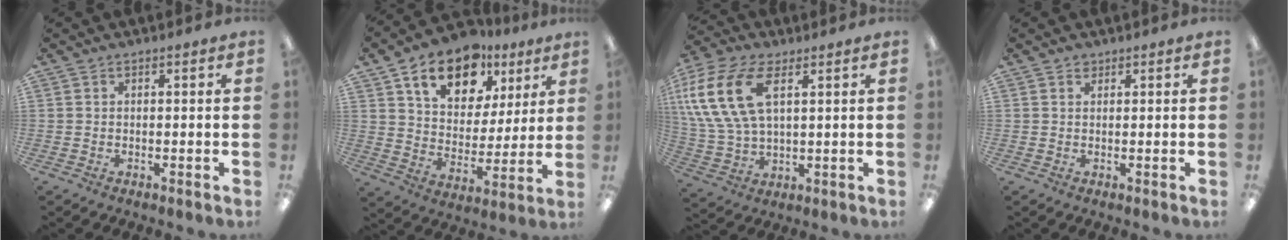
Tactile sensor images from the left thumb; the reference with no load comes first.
{"total": 16.4, "force": [10.4, 10.0, 7.8], "torque": [-0.126, -0.048, 0.186]}
{"total": 16.5, "force": [6.0, 9.1, 12.4], "torque": [-0.276, -0.003, 0.110]}
{"total": 1.1, "force": [0.8, 0.6, 0.4], "torque": [-0.001, -0.002, 0.012]}